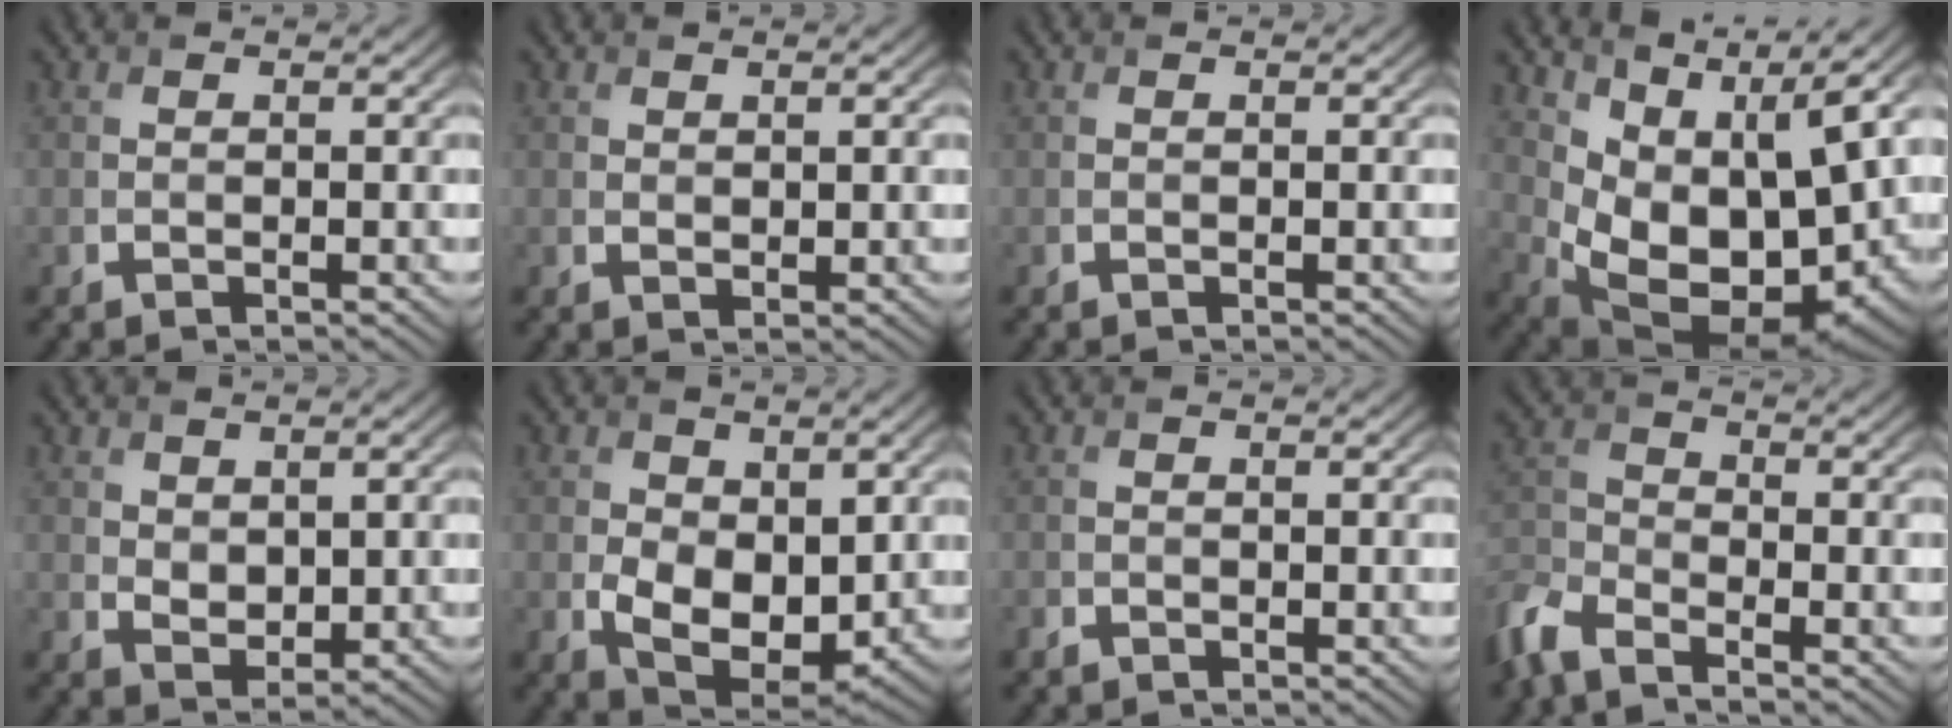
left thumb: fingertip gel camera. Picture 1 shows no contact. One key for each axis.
{"total": 0.9, "fx": 0.6, "fy": 0.5, "fz": 0.5, "tx": -0.011, "ty": -0.003, "tz": 0.014}
{"total": 0.0}
{"total": 14.3, "fx": 3.2, "fy": 7.8, "fz": 11.6, "tx": -0.212, "ty": -0.019, "tz": 0.085}
{"total": 2.9, "fx": 1.3, "fy": 1.9, "fz": 1.6, "tx": -0.040, "ty": -0.006, "tz": 0.027}
{"total": 7.7, "fx": 0.0, "fy": 5.1, "fz": 5.7, "tx": -0.116, "ty": -0.025, "tz": 0.009}
{"total": 1.0, "fx": -0.6, "fy": 0.7, "fz": 0.1, "tx": -0.004, "ty": -0.002, "tz": -0.015}
{"total": 6.3, "fx": -5.1, "fy": 2.1, "fz": 3.0, "tx": -0.077, "ty": -0.011, "tz": -0.123}